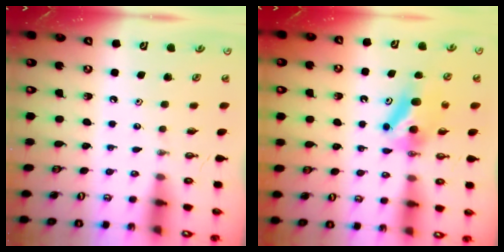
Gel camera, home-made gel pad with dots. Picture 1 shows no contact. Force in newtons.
{"total": 7.1, "press": 6.2, "slide": 3.5}